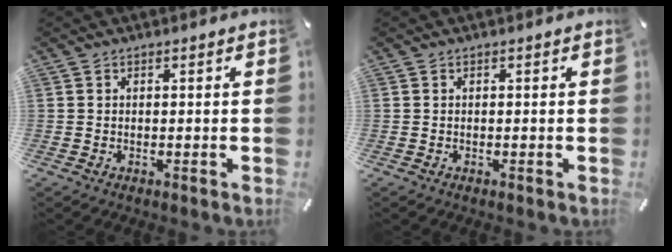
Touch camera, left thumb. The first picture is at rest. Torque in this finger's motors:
{"motor_torque": [0.00, 0.00, 0.00, 0.00, 0.00]}